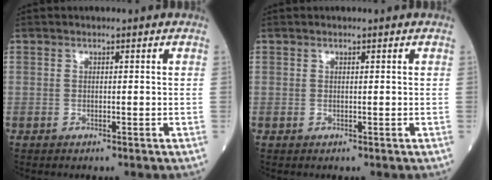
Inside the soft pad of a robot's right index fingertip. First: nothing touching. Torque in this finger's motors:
{"motor_torque": [-0.13, -0.09, -0.04, -0.01]}